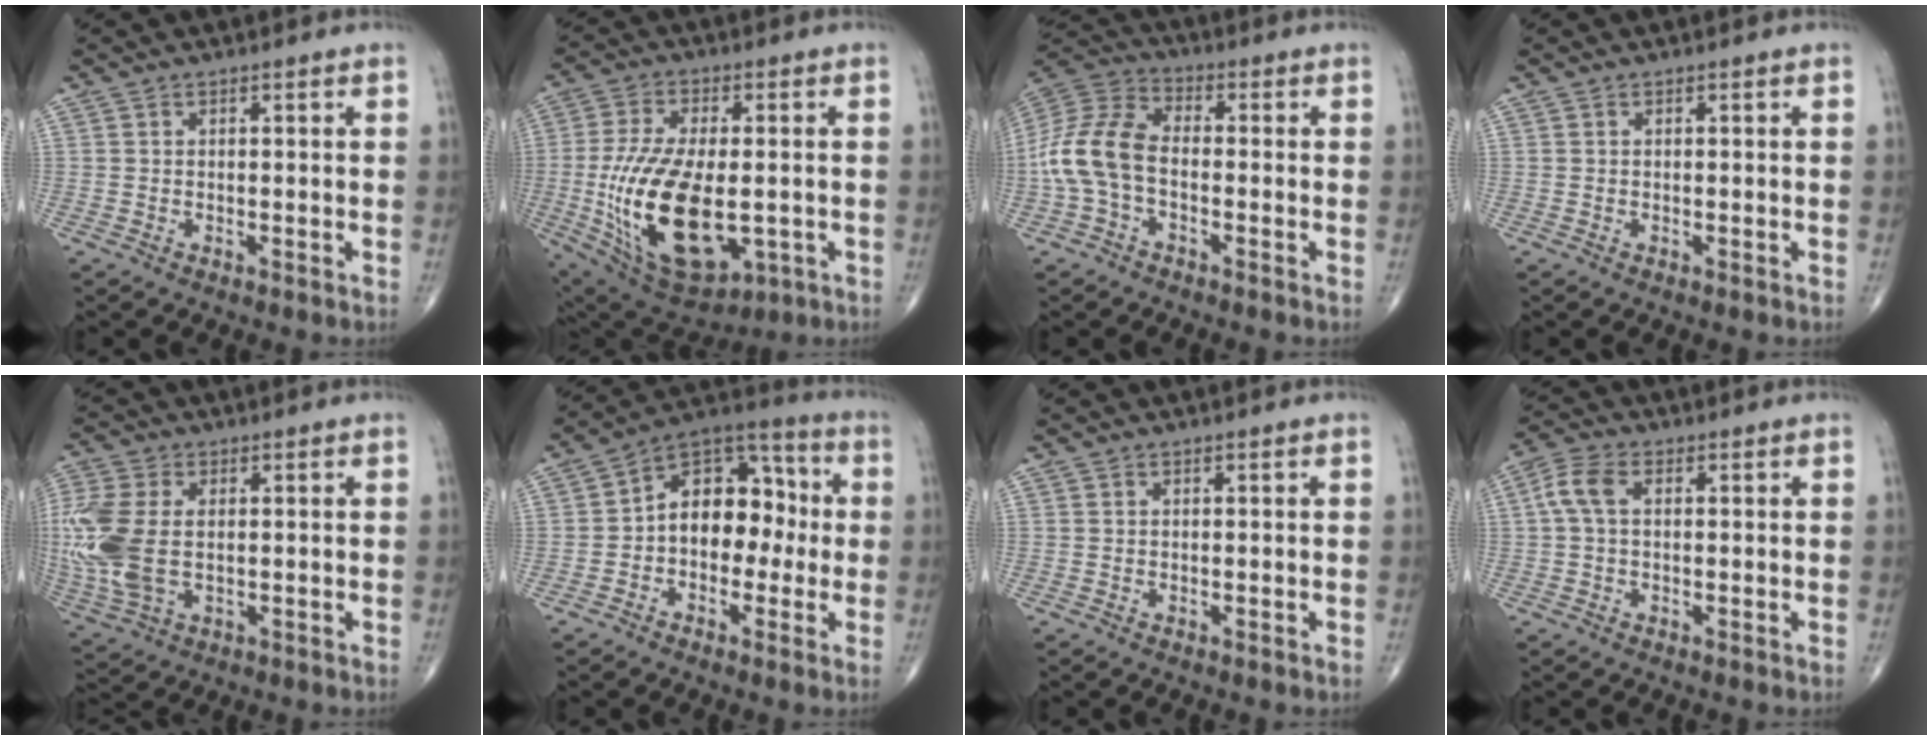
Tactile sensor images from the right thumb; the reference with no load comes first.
{"total": 23.0, "force": [-3.6, 11.7, 19.4], "torque": [-0.376, -0.011, -0.032]}
{"total": 11.8, "force": [-2.2, 7.1, 9.2], "torque": [-0.196, 0.034, -0.053]}
{"total": 0.0}
{"total": 15.2, "force": [0.2, 9.4, 12.0], "torque": [-0.317, -0.002, 0.011]}
{"total": 13.3, "force": [-0.6, 9.2, 9.6], "torque": [-0.104, 0.046, -0.026]}
{"total": 0.0}
{"total": 5.1, "force": [0.7, 3.0, 4.1], "torque": [-0.096, 0.017, 0.010]}